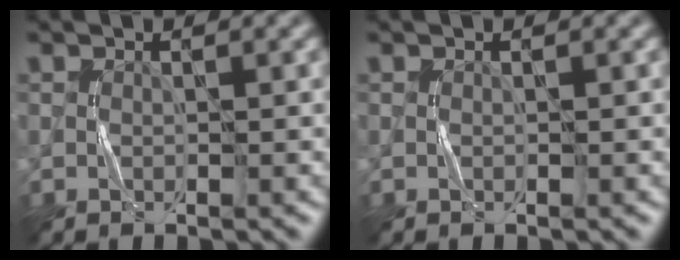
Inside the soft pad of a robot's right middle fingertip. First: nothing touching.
{"total": 0.0}